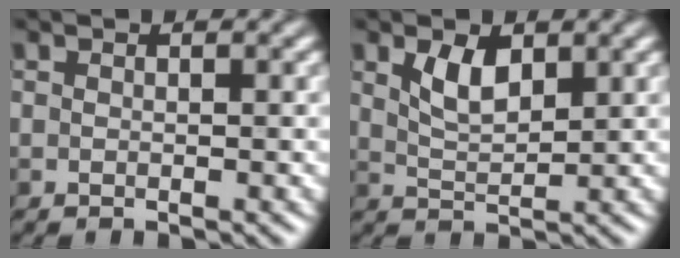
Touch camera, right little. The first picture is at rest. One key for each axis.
{"total": 2.8, "fx": 1.4, "fy": 1.3, "fz": 2.0, "tx": -0.043, "ty": -0.001, "tz": 0.030}